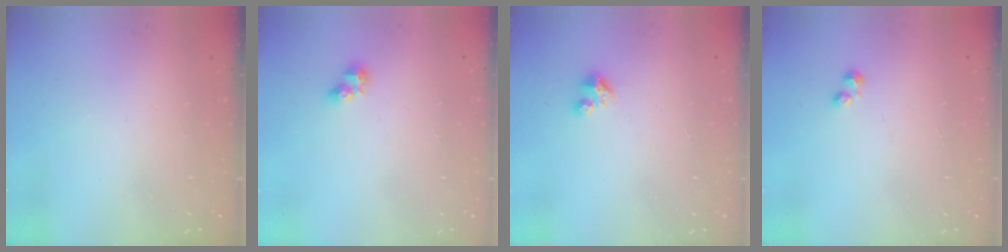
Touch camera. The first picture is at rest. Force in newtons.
{"total": 4.0, "press": 4.0, "slide": 0.5}
{"total": 2.5, "press": 2.5, "slide": 0.3}
{"total": 1.2, "press": 1.1, "slide": 0.5}